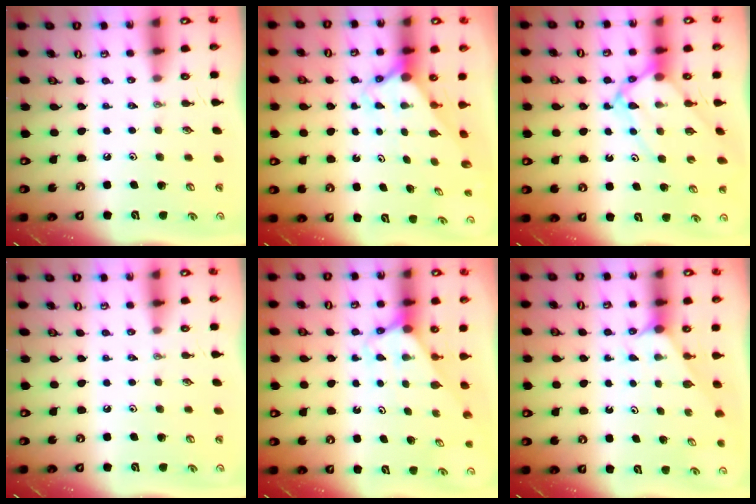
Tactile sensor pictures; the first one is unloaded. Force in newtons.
{"total": 2.6, "press": 2.6, "slide": 0.2}
{"total": 8.8, "press": 8.8, "slide": 0.8}
{"total": 0.0}
{"total": 2.6, "press": 2.6, "slide": 0.2}
{"total": 2.0, "press": 2.0, "slide": 0.3}